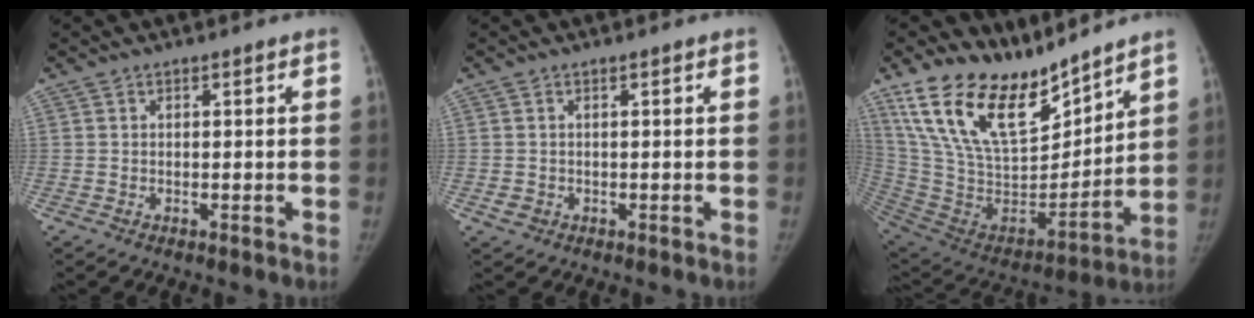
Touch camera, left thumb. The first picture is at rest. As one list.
[{"total": 1.4, "force": [-0.3, 1.2, 0.6], "torque": [-0.008, 0.001, 0.000]}, {"total": 23.1, "force": [17.6, 9.5, 11.6], "torque": [-0.175, -0.090, 0.333]}]